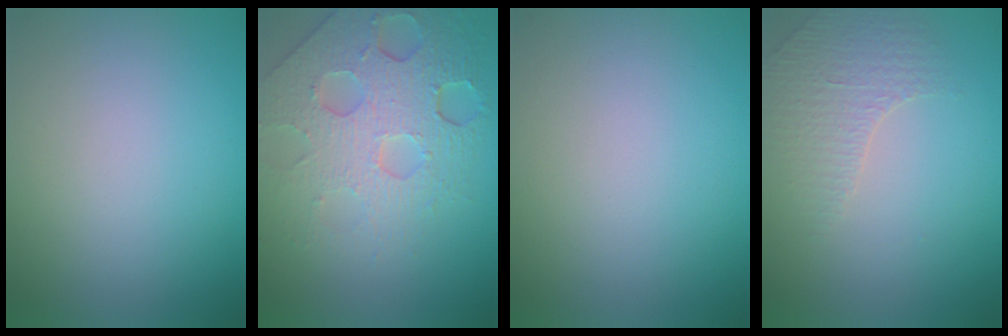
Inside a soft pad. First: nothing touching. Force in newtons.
{"total": 8.2, "press": 5.4, "slide": 6.1}
{"total": 0.0}
{"total": 1.5, "press": 1.2, "slide": 0.8}